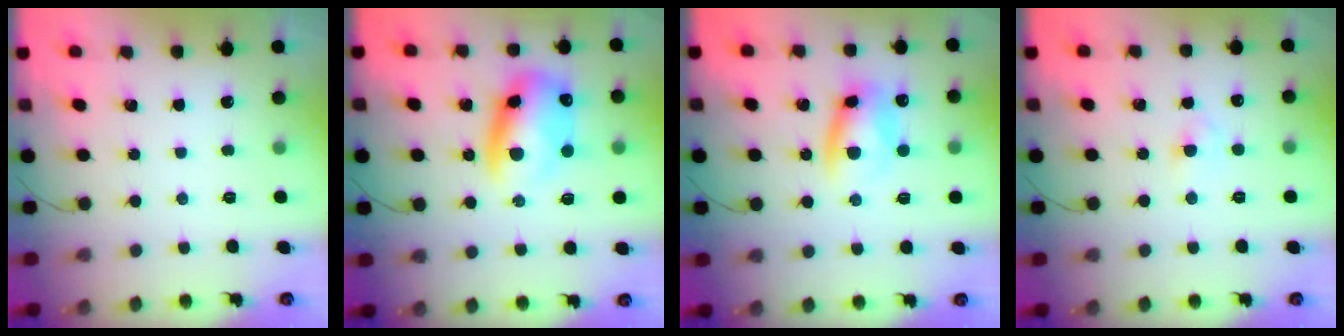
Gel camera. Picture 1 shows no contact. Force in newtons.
{"total": 12.7, "press": 12.4, "slide": 2.8}
{"total": 10.5, "press": 10.3, "slide": 2.0}
{"total": 2.4, "press": 2.1, "slide": 1.0}